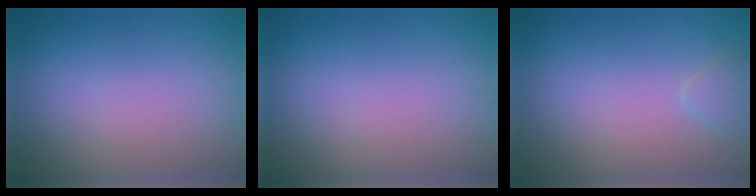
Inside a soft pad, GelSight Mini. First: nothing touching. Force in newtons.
{"total": 0.0}
{"total": 1.0, "press": 1.0, "slide": 0.1}